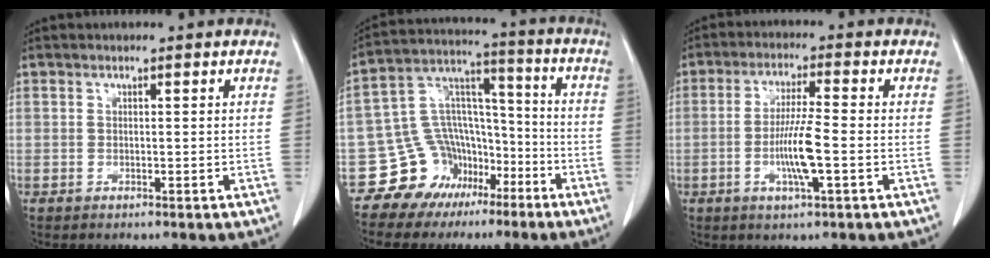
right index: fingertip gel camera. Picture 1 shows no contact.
{"total": 12.3, "force": [-7.1, 9.7, 2.4], "torque": [-0.046, 0.085, -0.111]}
{"total": 7.5, "force": [-1.7, 0.3, 7.3], "torque": [-0.142, -0.006, -0.032]}